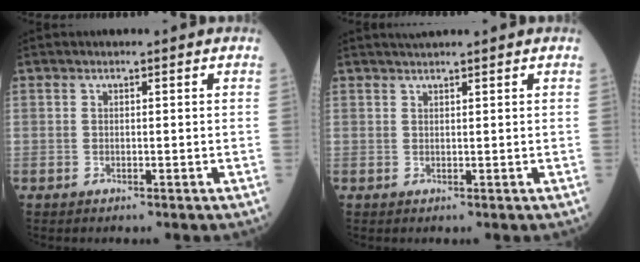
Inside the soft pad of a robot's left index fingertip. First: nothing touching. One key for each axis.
{"total": 2.7, "fx": 2.4, "fy": -0.2, "fz": 1.2, "tx": -0.012, "ty": 0.023, "tz": 0.043}